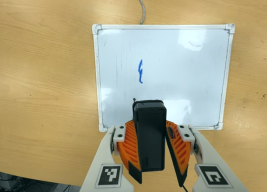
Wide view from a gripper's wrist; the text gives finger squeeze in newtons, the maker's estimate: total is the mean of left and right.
{"total": 9.1, "left": 9.5, "right": 8.7}